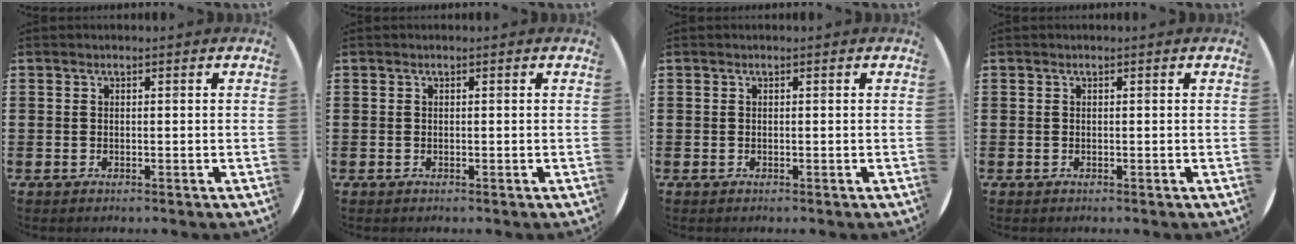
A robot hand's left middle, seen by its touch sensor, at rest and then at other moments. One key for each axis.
{"total": 0.0}
{"total": 0.0}
{"total": 0.0}